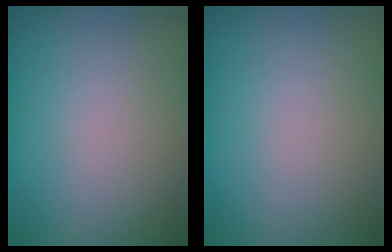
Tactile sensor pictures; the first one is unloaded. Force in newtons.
{"total": 0.0}